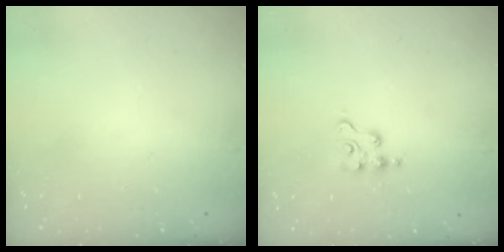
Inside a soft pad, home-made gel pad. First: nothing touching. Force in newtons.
{"total": 3.6, "press": 3.5, "slide": 0.6}